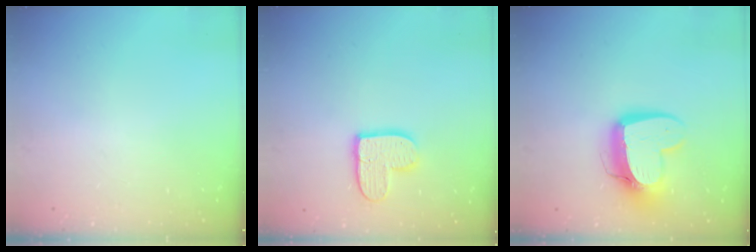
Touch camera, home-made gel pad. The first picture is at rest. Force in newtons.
{"total": 11.0, "press": 10.9, "slide": 0.9}
{"total": 14.4, "press": 14.3, "slide": 1.3}